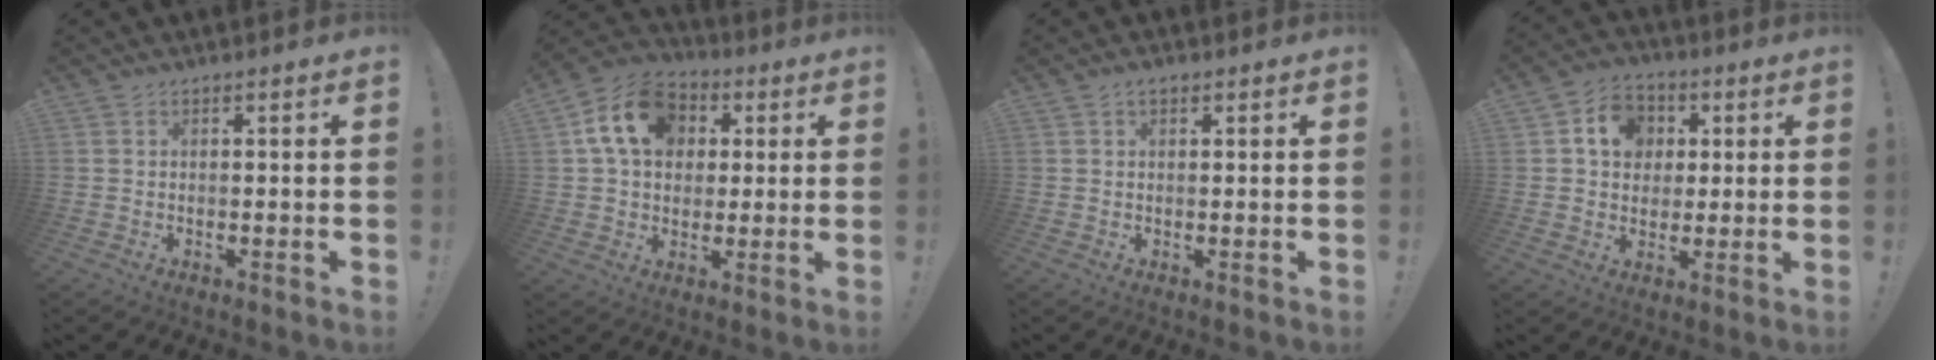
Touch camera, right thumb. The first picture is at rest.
{"total": 15.8, "force": [4.8, 12.0, 9.0], "torque": [-0.151, 0.001, 0.093]}
{"total": 2.0, "force": [1.2, 0.9, 1.3], "torque": [-0.020, -0.001, 0.021]}
{"total": 10.6, "force": [2.9, 9.1, 4.6], "torque": [-0.068, 0.001, 0.059]}